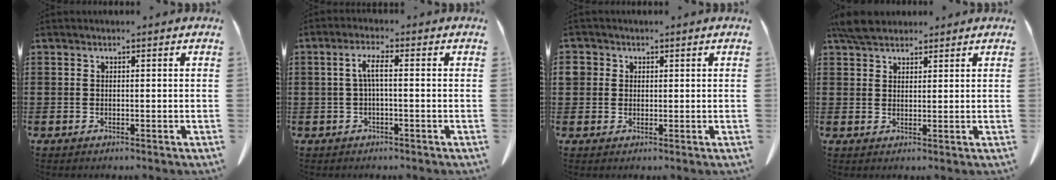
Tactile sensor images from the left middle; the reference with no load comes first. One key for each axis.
{"total": 3.3, "fx": -0.1, "fy": 0.6, "fz": 3.2, "tx": -0.061, "ty": 0.006, "tz": -0.005}
{"total": 1.6, "fx": 0.7, "fy": 1.5, "fz": 0.3, "tx": -0.014, "ty": 0.006, "tz": 0.014}
{"total": 4.4, "fx": 3.7, "fy": 1.5, "fz": 1.8, "tx": -0.037, "ty": -0.004, "tz": 0.070}